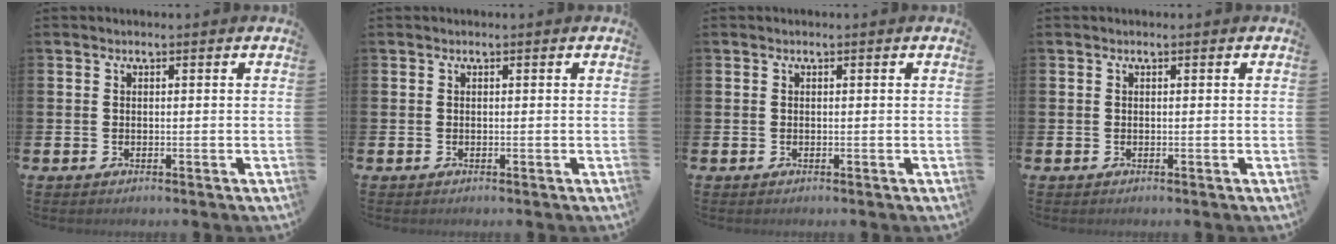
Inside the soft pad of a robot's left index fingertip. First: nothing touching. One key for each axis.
{"total": 0.0}
{"total": 0.0}
{"total": 0.0}